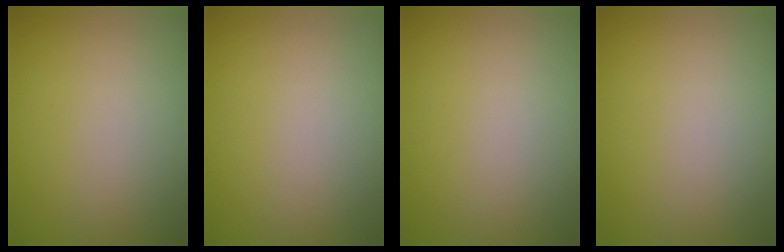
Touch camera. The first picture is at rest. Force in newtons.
{"total": 0.0}
{"total": 0.0}
{"total": 0.0}